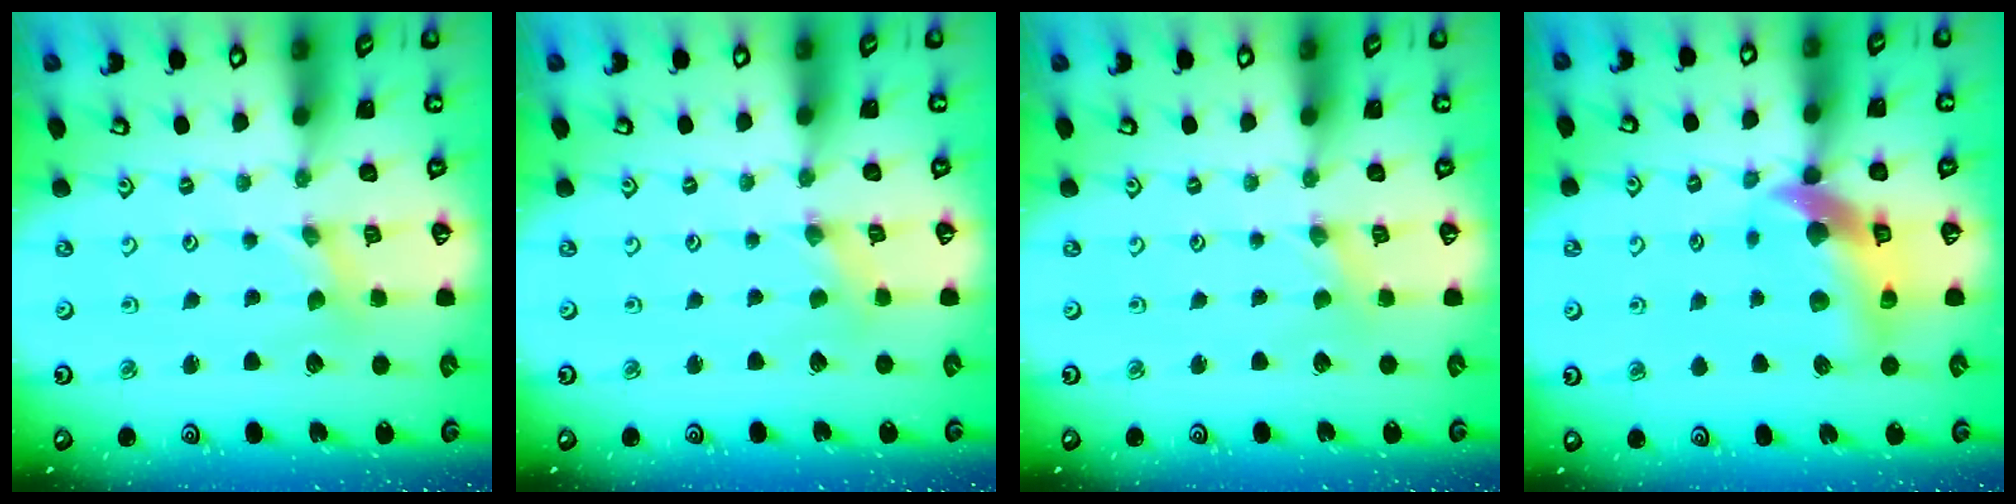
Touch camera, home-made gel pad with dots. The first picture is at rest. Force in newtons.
{"total": 1.1, "press": 1.1, "slide": 0.2}
{"total": 0.0}
{"total": 12.4, "press": 12.2, "slide": 1.9}